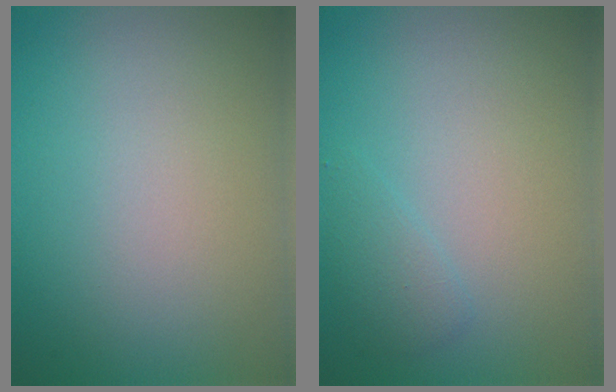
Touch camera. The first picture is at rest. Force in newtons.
{"total": 1.3, "press": 1.3, "slide": 0.0}